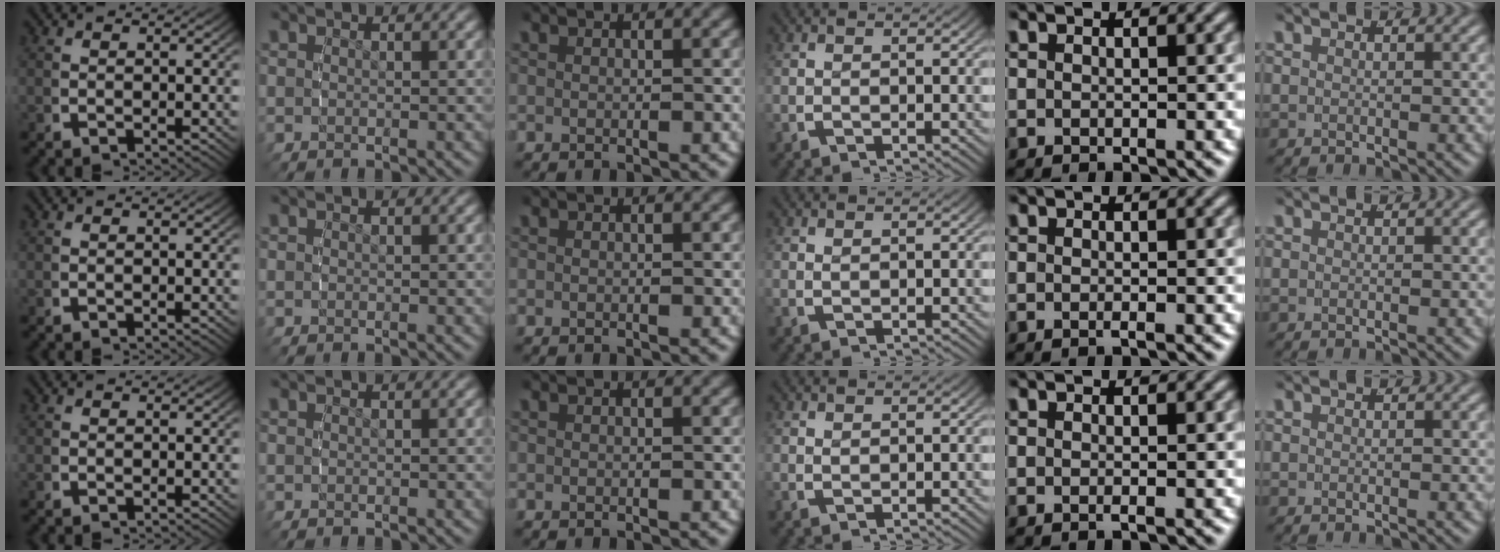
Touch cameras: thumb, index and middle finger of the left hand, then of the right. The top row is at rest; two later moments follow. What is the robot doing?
{"motion": "grasp_and_lifting", "object": "small bumper sticker"}